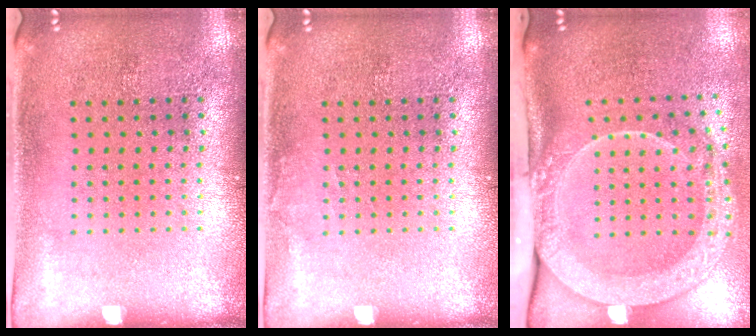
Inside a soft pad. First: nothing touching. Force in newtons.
{"total": 0.5, "press": 0.5, "slide": 0.1}
{"total": 2.9, "press": 2.1, "slide": 2.0}